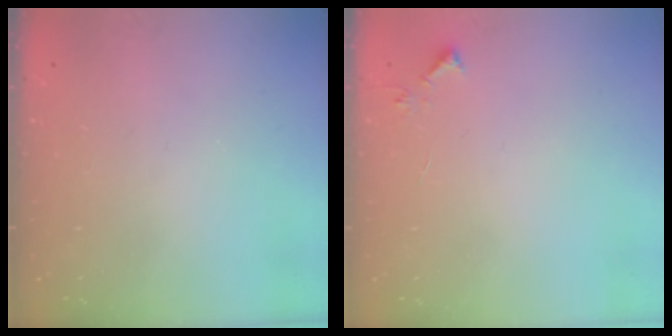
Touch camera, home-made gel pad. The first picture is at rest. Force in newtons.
{"total": 3.8, "press": 3.8, "slide": 0.5}